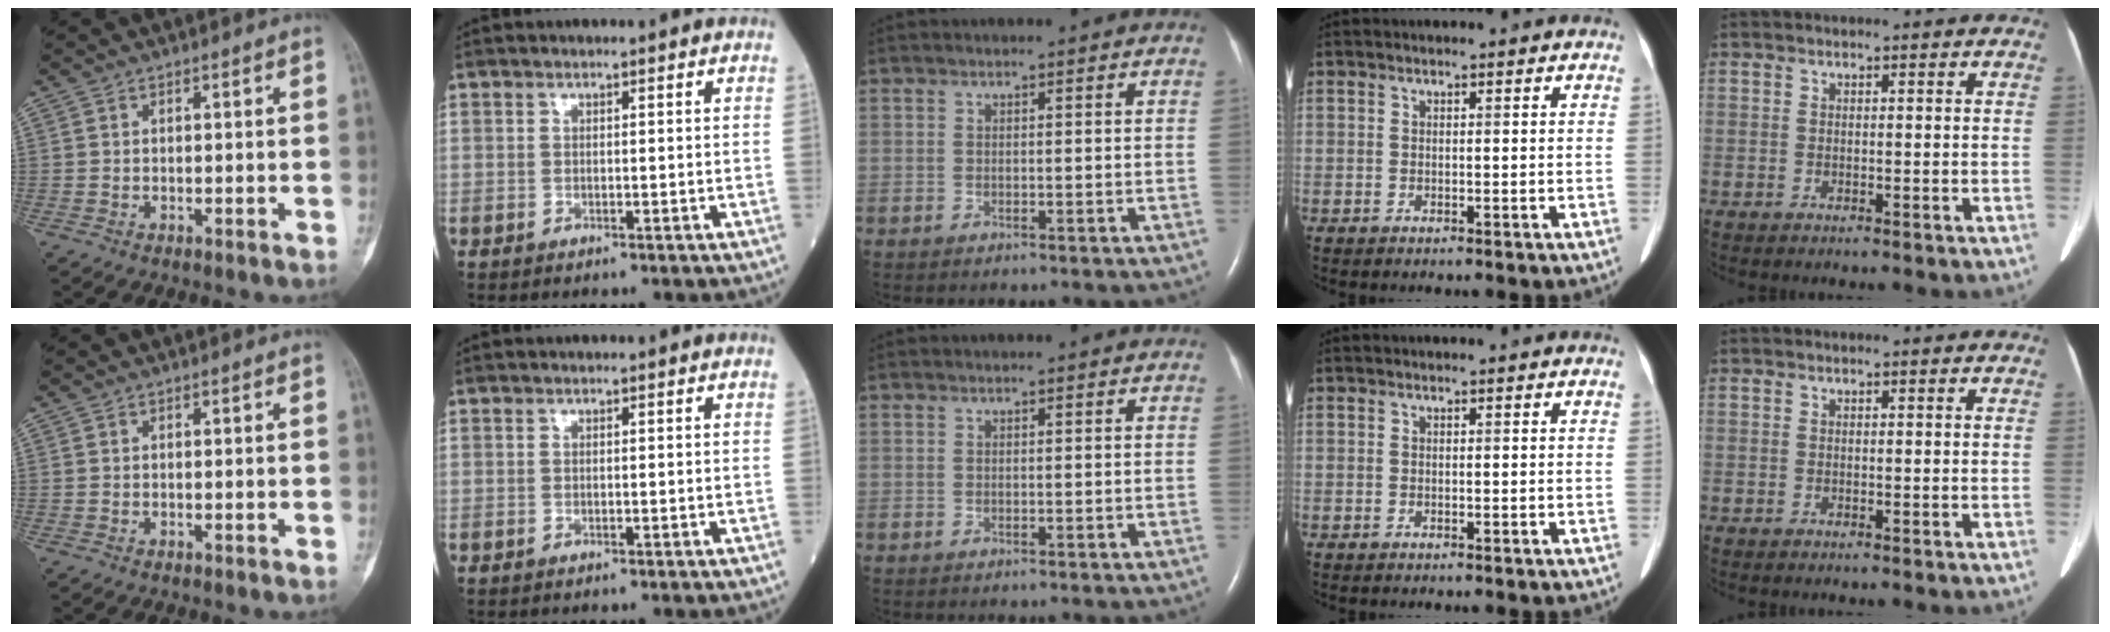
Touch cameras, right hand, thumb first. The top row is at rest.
{}